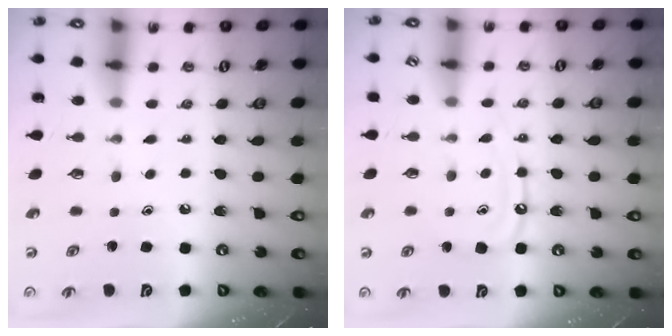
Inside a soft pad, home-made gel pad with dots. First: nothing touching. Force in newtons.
{"total": 9.5, "press": 9.5, "slide": 1.0}